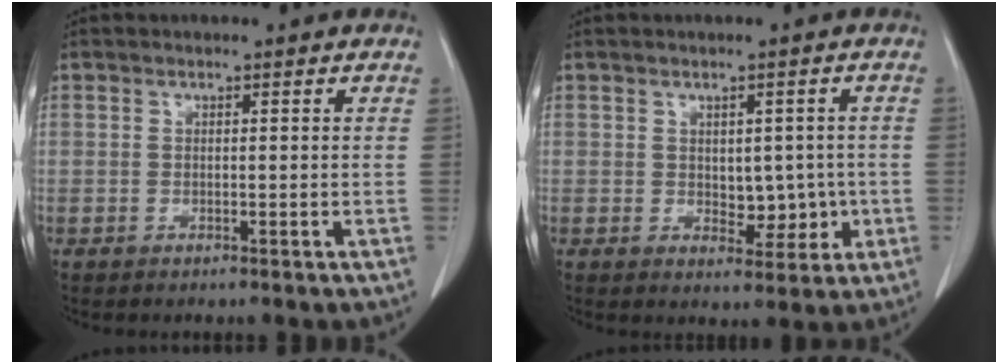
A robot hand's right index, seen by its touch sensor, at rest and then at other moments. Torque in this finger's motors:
{"motor_torque": [0.09, 0.06, 0.07, 0.03]}